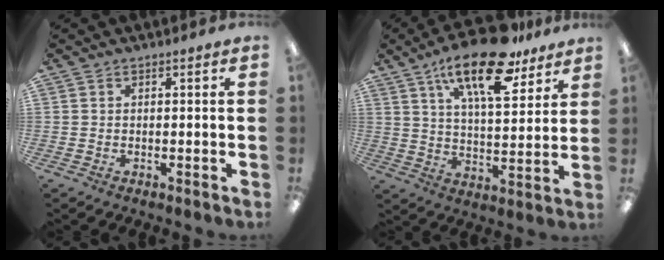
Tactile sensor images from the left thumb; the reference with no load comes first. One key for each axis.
{"total": 18.7, "fx": 12.5, "fy": 6.9, "fz": 12.1, "tx": -0.197, "ty": -0.061, "tz": 0.205}